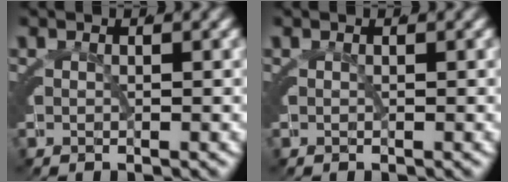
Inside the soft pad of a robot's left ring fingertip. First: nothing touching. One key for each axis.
{"total": 0.0}